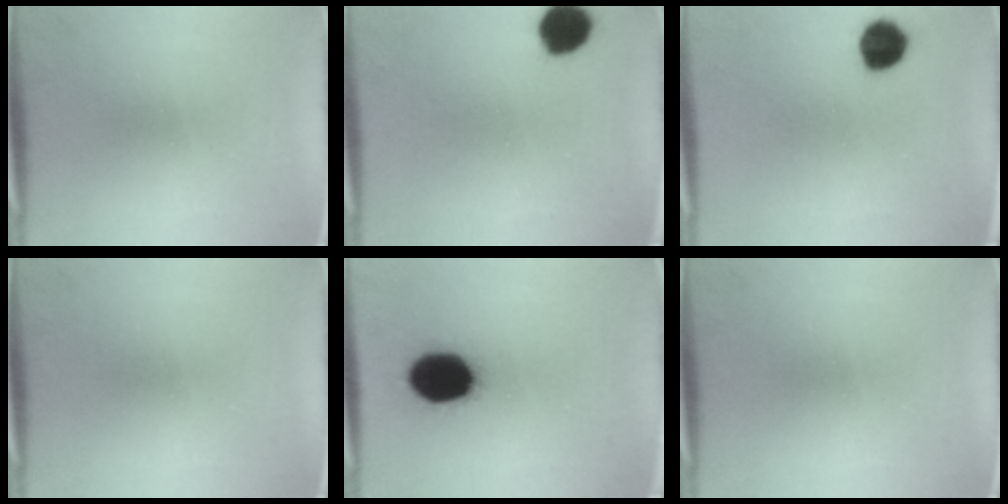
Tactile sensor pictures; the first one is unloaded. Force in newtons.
{"total": 7.3}
{"total": 6.7}
{"total": 0.0}
{"total": 17.4}
{"total": 0.0}